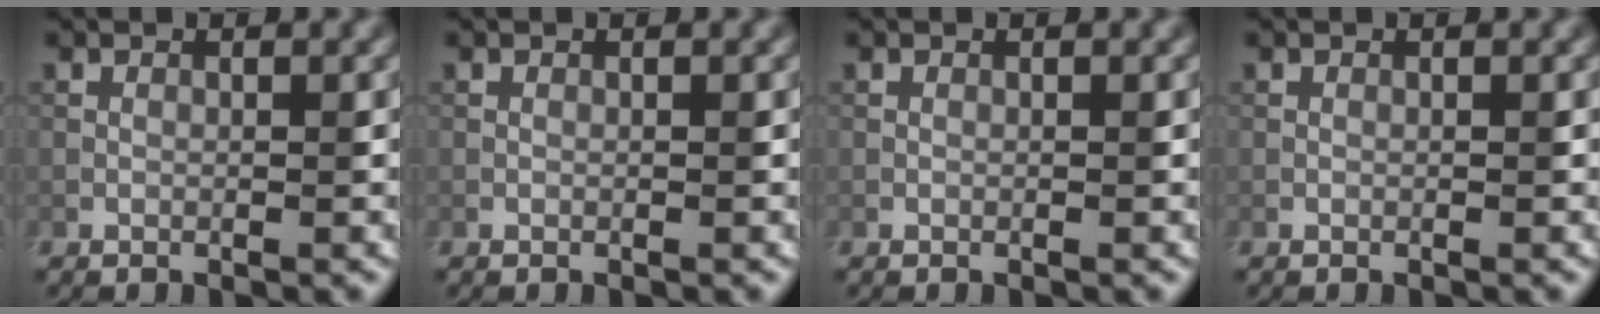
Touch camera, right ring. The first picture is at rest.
{"total": 0.0}
{"total": 0.0}
{"total": 0.0}